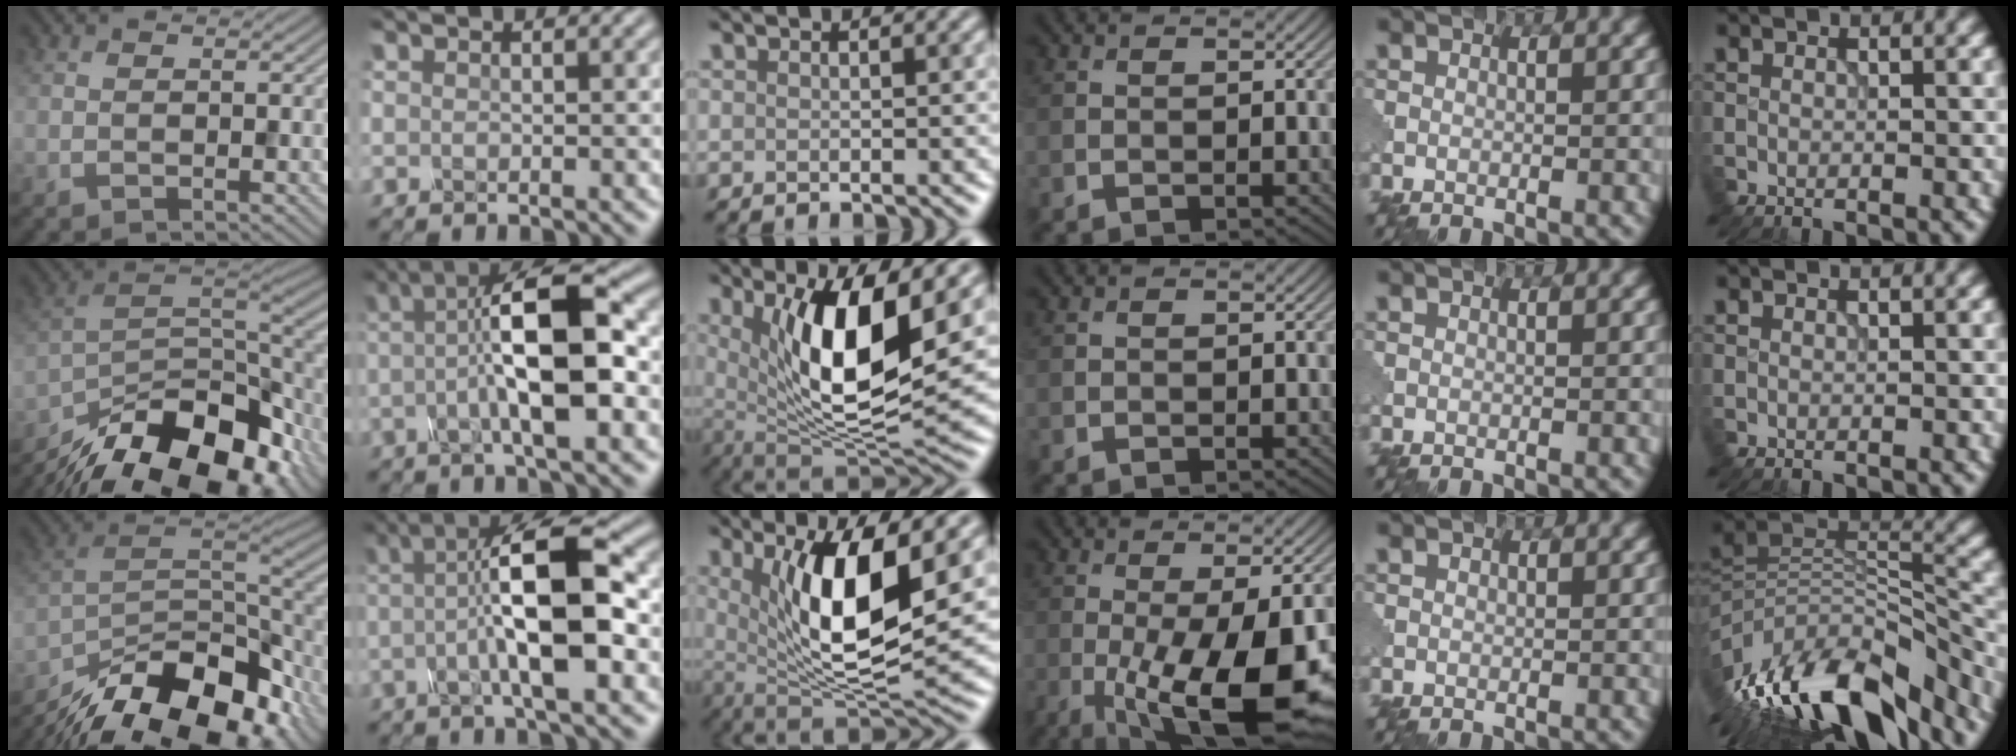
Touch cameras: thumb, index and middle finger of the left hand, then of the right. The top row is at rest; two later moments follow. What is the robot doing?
{"motion": "disassemble", "object": "glue stick"}